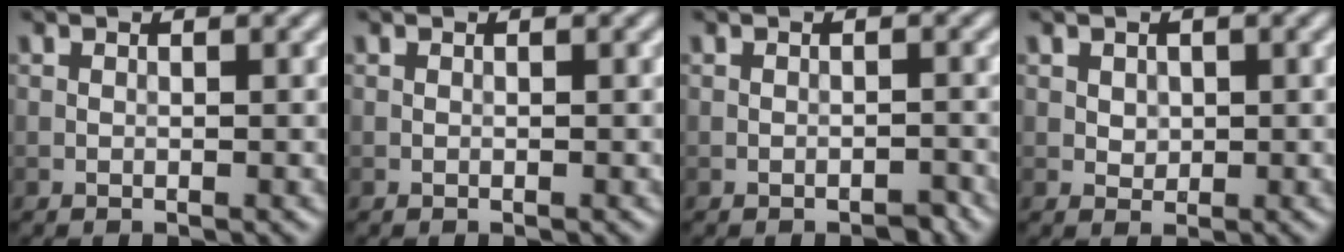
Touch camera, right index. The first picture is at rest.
{"total": 0.0}
{"total": 0.9, "force": [-0.8, 0.3, 0.4], "torque": [-0.003, 0.003, -0.011]}
{"total": 1.0, "force": [0.3, 0.9, 0.4], "torque": [-0.007, -0.004, 0.009]}